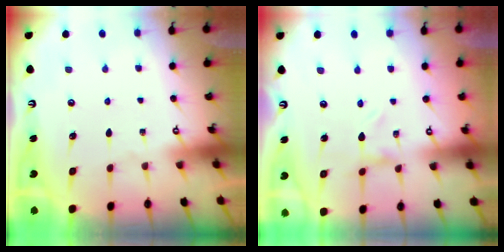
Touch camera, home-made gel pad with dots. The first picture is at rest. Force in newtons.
{"total": 0.0}